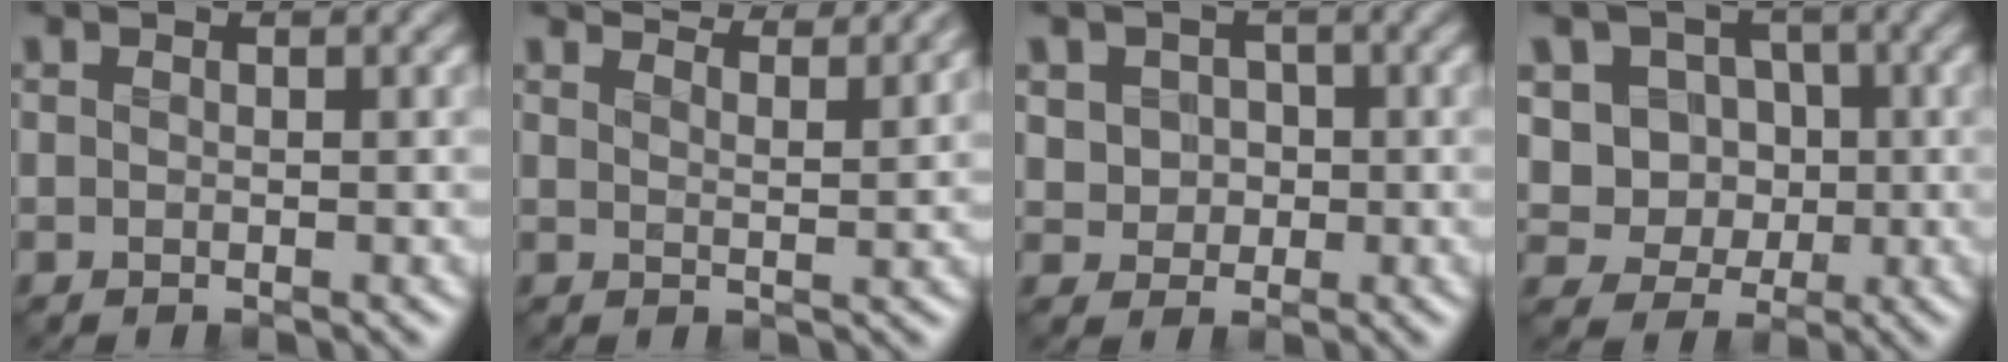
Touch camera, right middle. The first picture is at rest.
{"total": 5.7, "force": [5.1, 1.0, 2.3], "torque": [-0.024, 0.015, 0.043]}
{"total": 3.0, "force": [0.1, 2.8, 1.2], "torque": [-0.025, 0.002, 0.001]}
{"total": 5.8, "force": [0.5, 5.3, 2.4], "torque": [-0.036, 0.013, -0.004]}